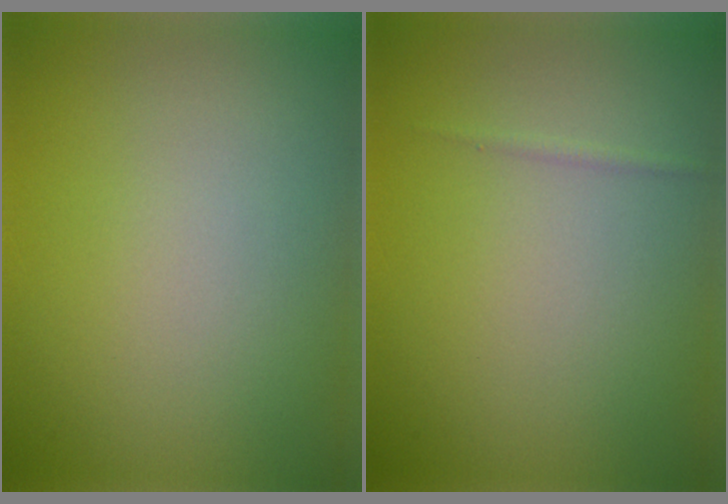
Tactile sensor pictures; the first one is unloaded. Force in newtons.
{"total": 0.5, "press": 0.5, "slide": 0.0}